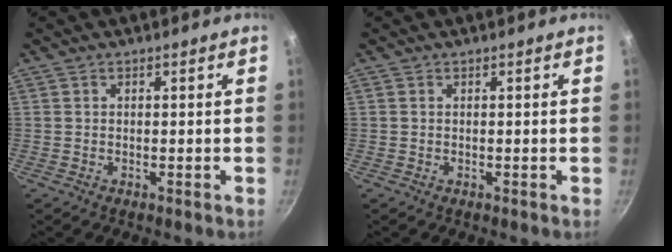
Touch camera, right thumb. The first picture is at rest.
{"total": 0.0}